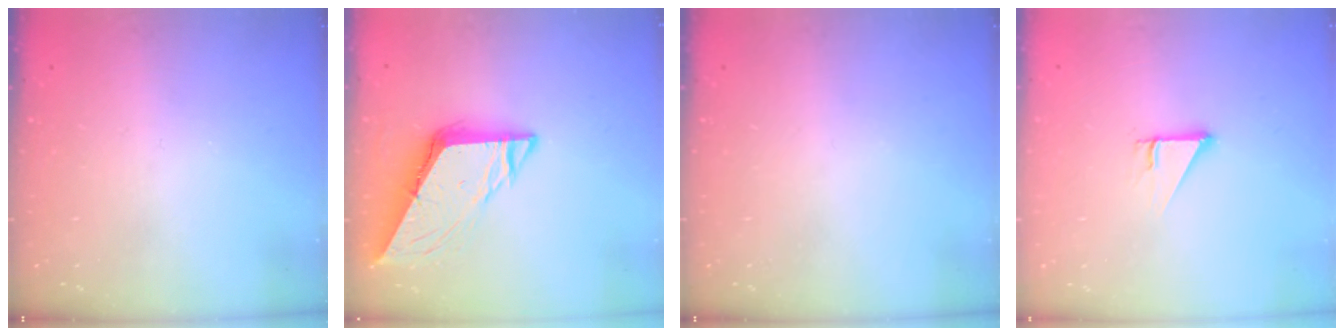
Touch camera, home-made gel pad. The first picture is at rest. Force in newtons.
{"total": 8.9, "press": 8.9, "slide": 1.0}
{"total": 0.0}
{"total": 2.5, "press": 2.5, "slide": 0.1}